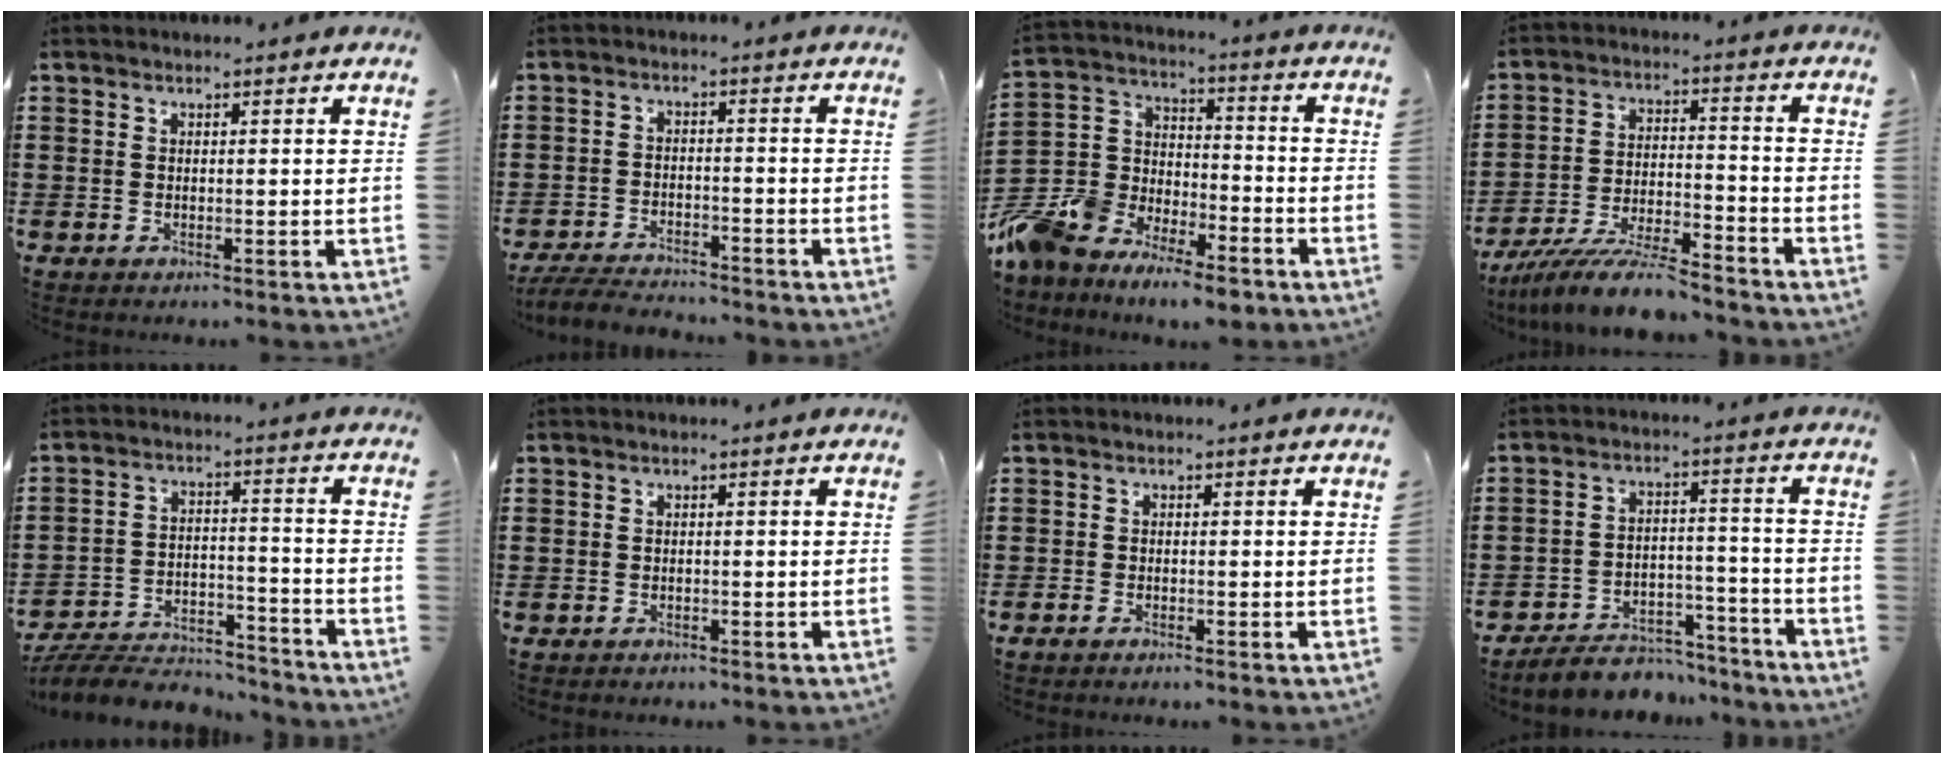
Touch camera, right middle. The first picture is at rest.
{"total": 4.6, "force": [-4.5, 0.6, 0.6], "torque": [-0.015, 0.005, -0.092]}
{"total": 9.9, "force": [-9.1, 3.6, 1.6], "torque": [-0.069, 0.016, -0.185]}
{"total": 9.9, "force": [-8.9, 0.7, 4.2], "torque": [-0.076, 0.014, -0.171]}
{"total": 7.4, "force": [-7.1, 1.3, 1.5], "torque": [-0.028, 0.017, -0.140]}
{"total": 1.0, "force": [-0.8, 0.5, -0.2], "torque": [0.001, 0.003, -0.018]}
{"total": 0.8, "force": [-0.8, 0.0, 0.2], "torque": [-0.008, -0.004, -0.015]}
{"total": 6.3, "force": [-6.0, 1.7, 1.1], "torque": [-0.015, 0.019, -0.113]}